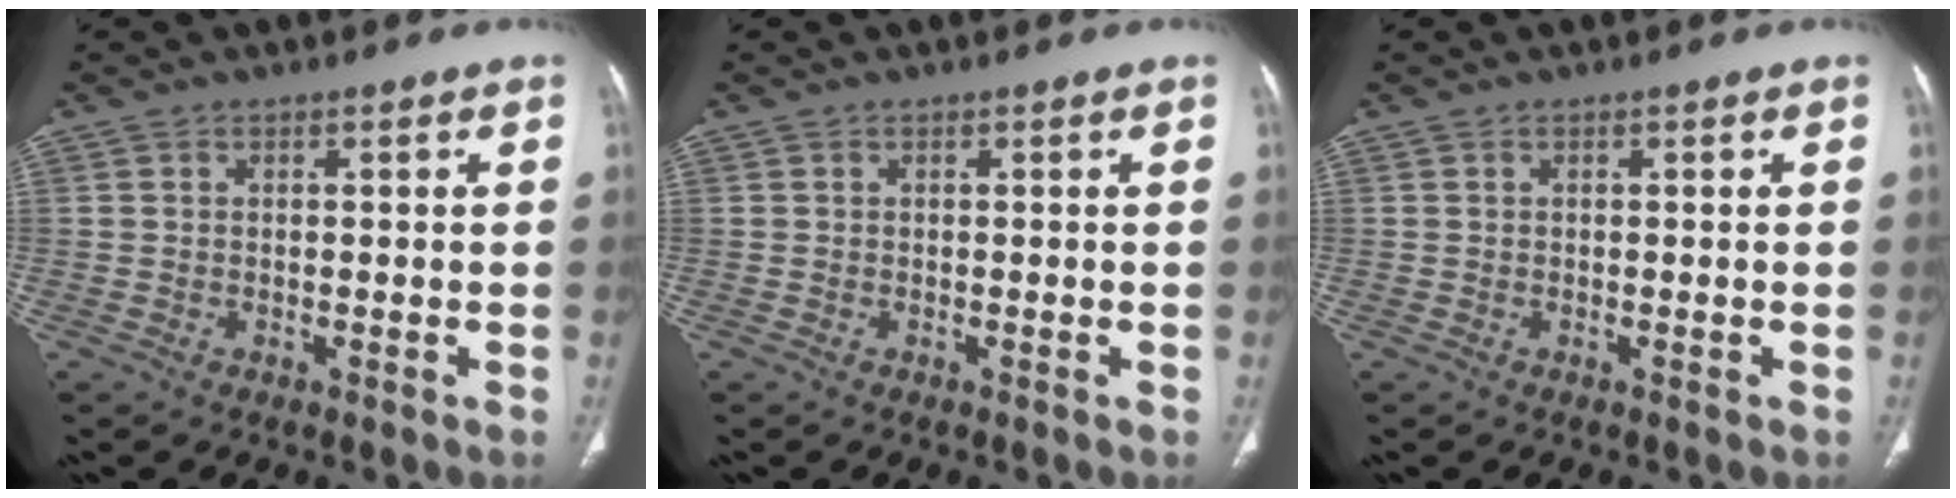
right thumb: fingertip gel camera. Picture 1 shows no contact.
{"total": 0.0}
{"total": 0.0}